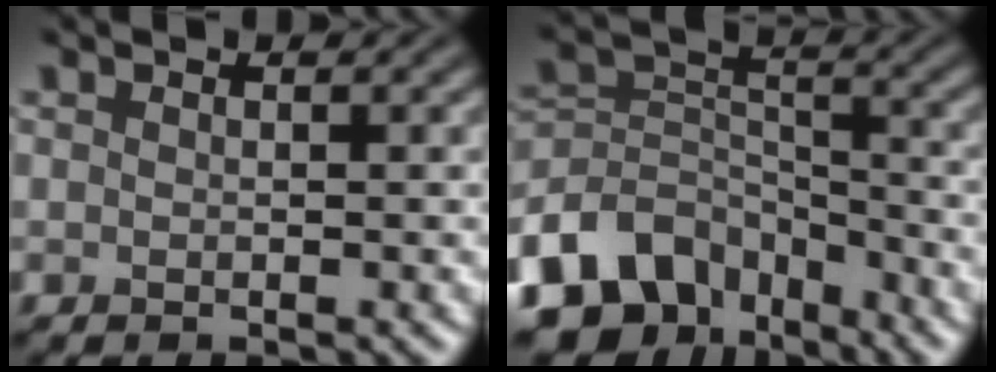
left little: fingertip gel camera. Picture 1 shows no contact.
{"total": 9.4, "force": [-6.2, 5.9, 3.8], "torque": [-0.071, -0.004, -0.126]}